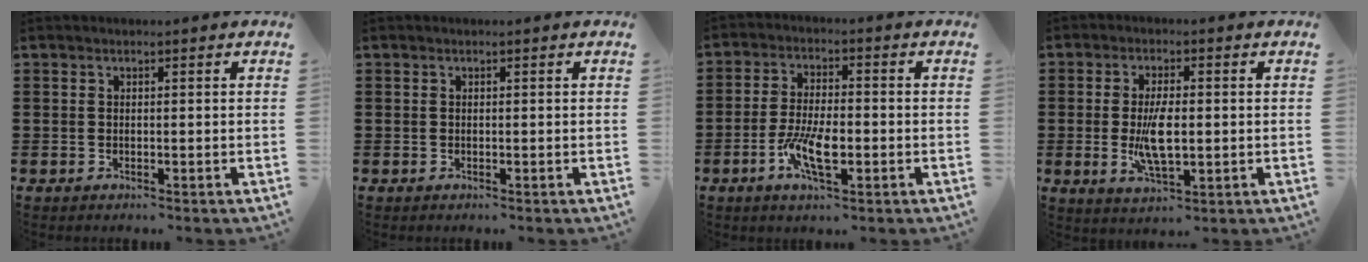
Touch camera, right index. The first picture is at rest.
{"total": 0.0}
{"total": 7.6, "force": [-2.6, 2.7, 6.6], "torque": [-0.141, -0.008, -0.049]}
{"total": 7.0, "force": [-0.5, 2.7, 6.5], "torque": [-0.128, -0.011, -0.014]}